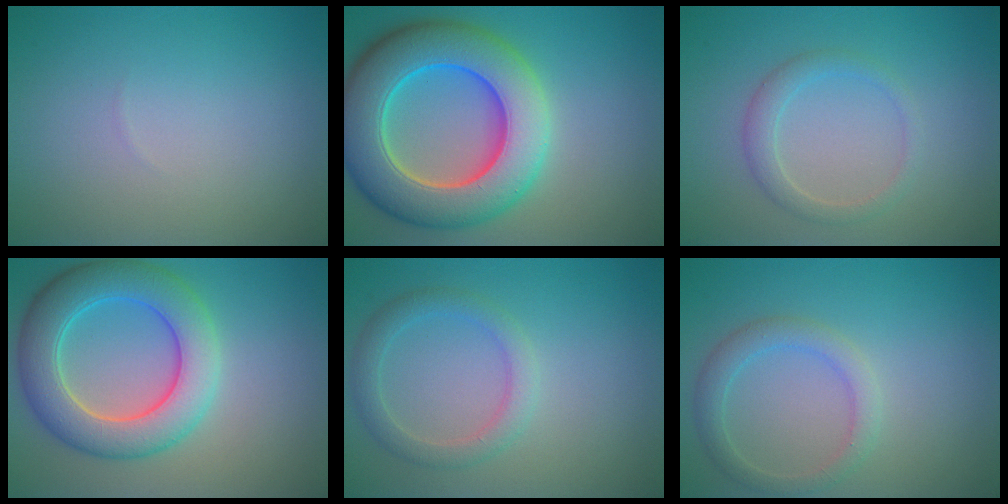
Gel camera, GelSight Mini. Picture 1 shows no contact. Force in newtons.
{"total": 11.5, "press": 11.5, "slide": 0.9}
{"total": 2.0, "press": 2.0, "slide": 0.1}
{"total": 7.5, "press": 7.5, "slide": 0.2}
{"total": 2.5, "press": 2.5, "slide": 0.1}
{"total": 2.5, "press": 2.5, "slide": 0.2}